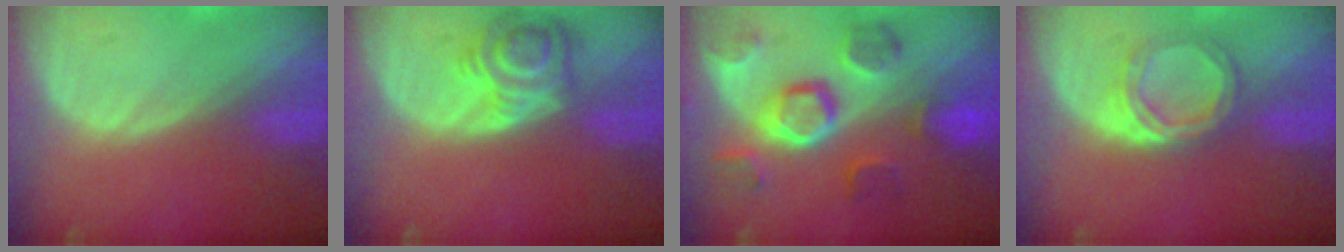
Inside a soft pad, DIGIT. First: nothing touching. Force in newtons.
{"total": 5.8, "press": 5.8, "slide": 0.3}
{"total": 9.4, "press": 9.0, "slide": 2.7}
{"total": 4.8, "press": 4.6, "slide": 1.3}